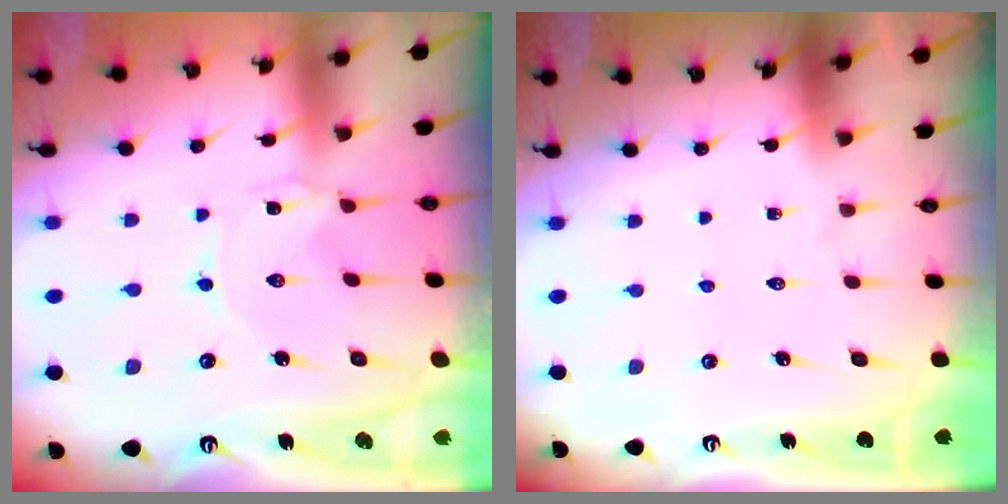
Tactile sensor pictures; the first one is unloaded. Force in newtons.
{"total": 0.0}